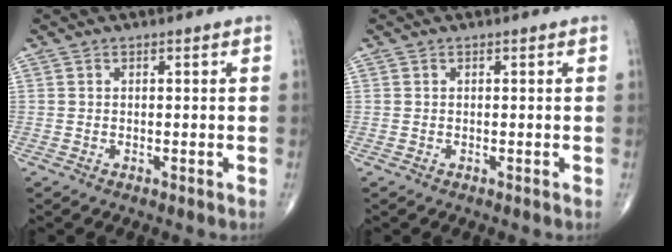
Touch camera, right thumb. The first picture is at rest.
{"total": 0.0}